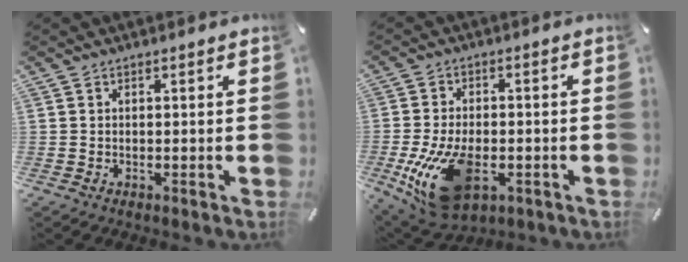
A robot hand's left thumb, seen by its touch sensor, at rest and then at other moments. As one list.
[{"total": 16.2, "force": [-4.7, 9.3, 12.4], "torque": [-0.254, -0.002, -0.073]}]